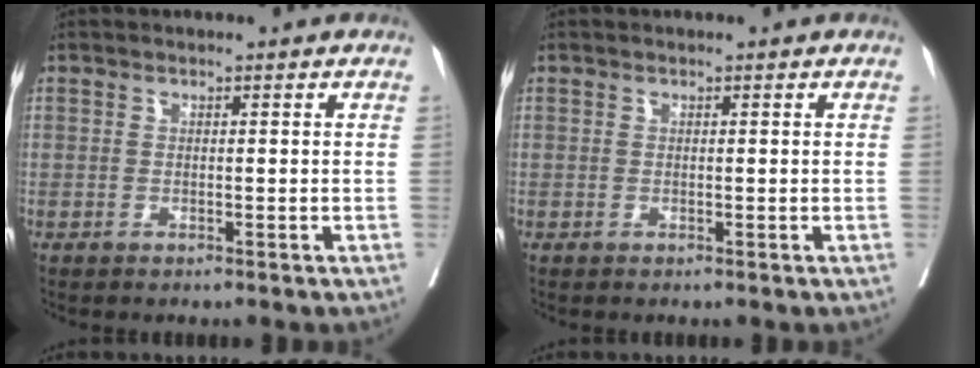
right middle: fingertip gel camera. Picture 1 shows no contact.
{"total": 0.0}